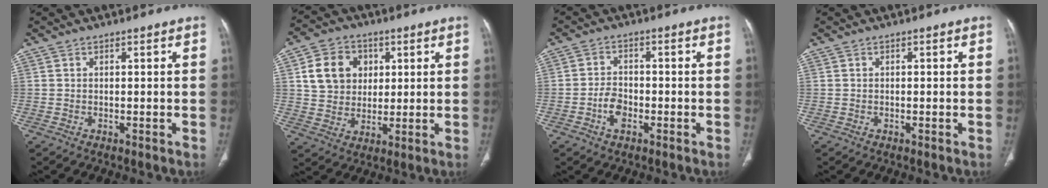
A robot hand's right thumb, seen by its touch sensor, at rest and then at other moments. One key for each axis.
{"total": 11.3, "fx": 3.2, "fy": 9.4, "fz": 5.5, "tx": -0.066, "ty": -0.002, "tz": 0.058}
{"total": 4.4, "fx": -1.8, "fy": 2.8, "fz": 2.9, "tx": -0.049, "ty": 0.016, "tz": -0.036}
{"total": 0.0}